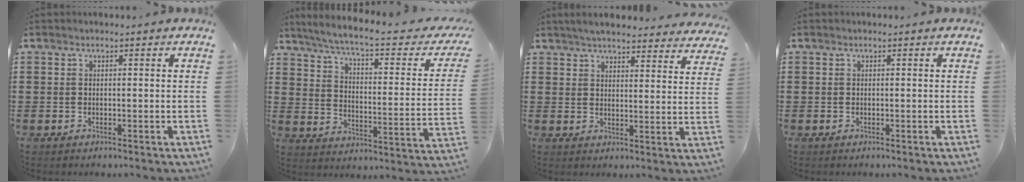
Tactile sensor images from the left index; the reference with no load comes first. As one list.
[{"total": 5.9, "force": [4.6, -0.3, 3.7], "torque": [-0.092, -0.036, 0.071]}, {"total": 4.6, "force": [4.5, 0.2, 1.3], "torque": [-0.042, -0.019, 0.079]}, {"total": 0.0}]